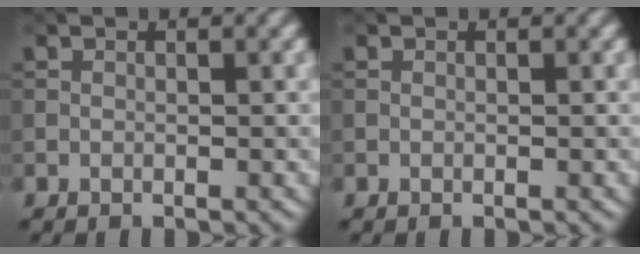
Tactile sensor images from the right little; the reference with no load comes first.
{"total": 0.0}